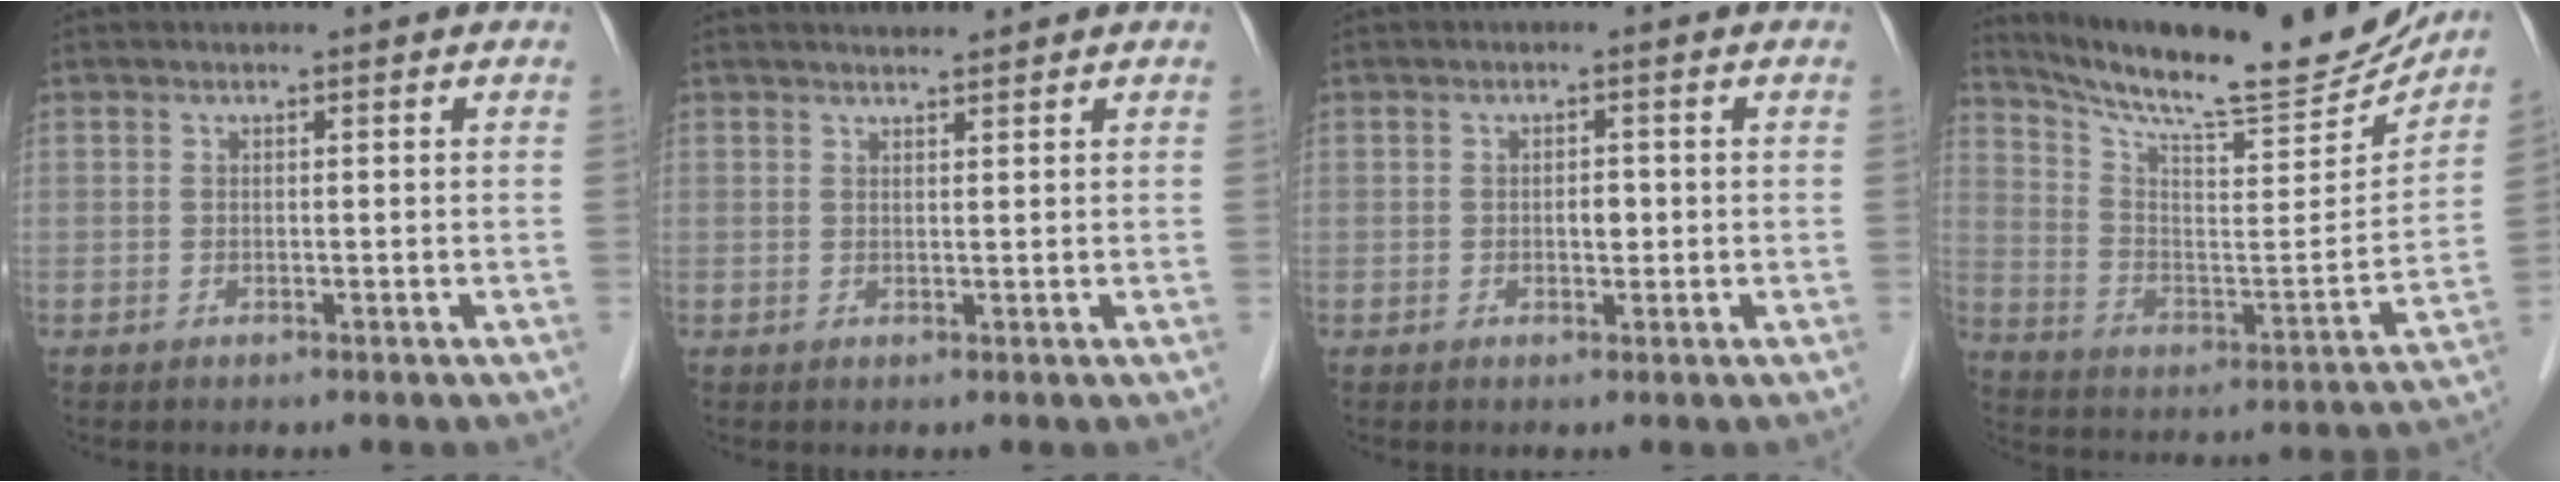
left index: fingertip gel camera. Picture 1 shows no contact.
{"total": 1.7, "force": [1.6, 0.0, 0.3], "torque": [-0.007, 0.008, 0.031]}
{"total": 1.6, "force": [-0.1, 0.9, 1.3], "torque": [-0.018, 0.002, -0.002]}
{"total": 22.4, "force": [20.5, 2.4, 8.6], "torque": [-0.149, -0.045, 0.303]}